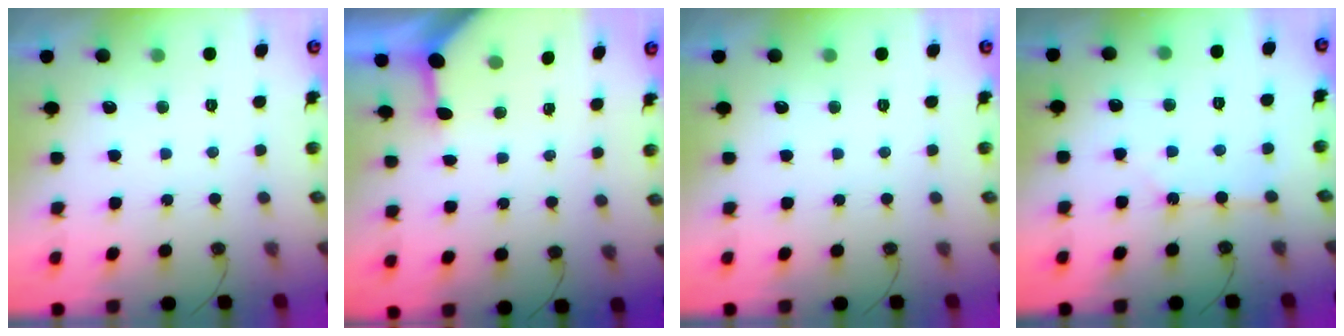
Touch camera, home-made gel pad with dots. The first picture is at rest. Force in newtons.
{"total": 3.5, "press": 3.4, "slide": 0.4}
{"total": 0.0}
{"total": 2.2, "press": 2.2, "slide": 0.4}